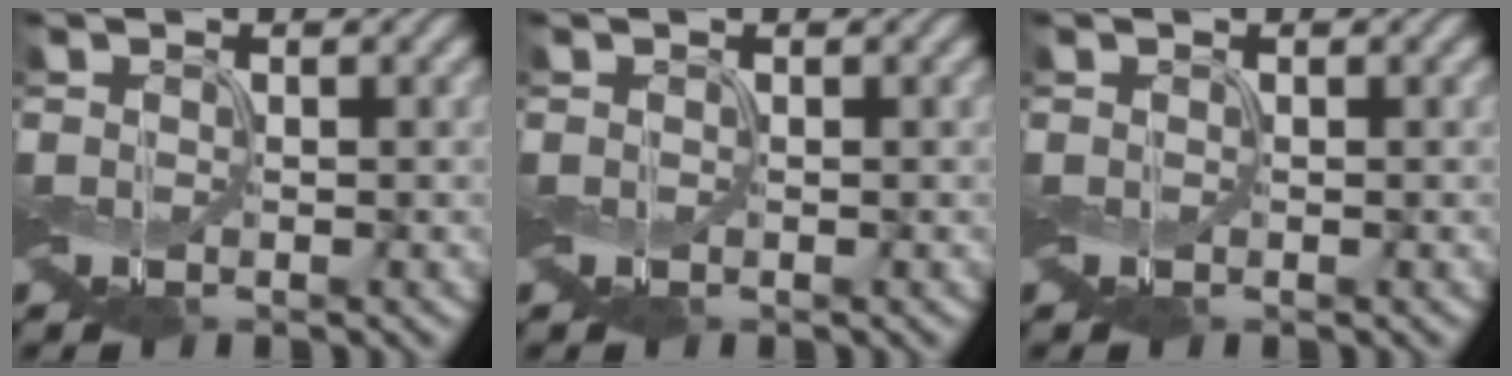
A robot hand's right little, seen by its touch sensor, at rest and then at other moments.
{"total": 0.0}
{"total": 0.0}